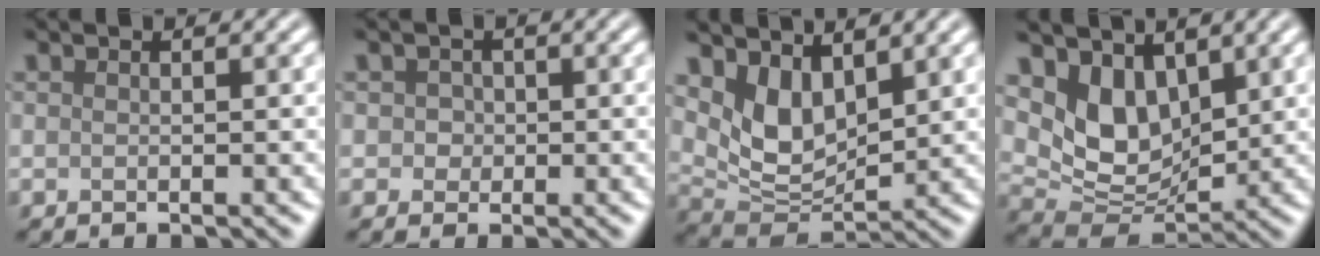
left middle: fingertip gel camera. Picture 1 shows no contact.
{"total": 1.5, "force": [0.3, 1.4, 0.5], "torque": [0.003, 0.004, 0.000]}
{"total": 5.1, "force": [2.5, 3.0, 3.3], "torque": [-0.073, -0.017, 0.049]}
{"total": 5.9, "force": [2.7, 3.9, 3.5], "torque": [-0.074, -0.019, 0.047]}